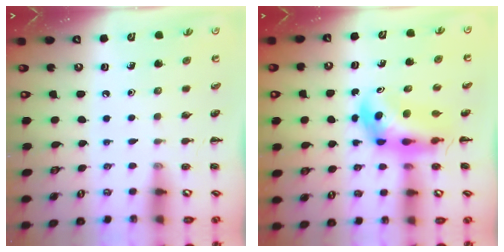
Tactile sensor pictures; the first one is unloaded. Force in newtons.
{"total": 6.4, "press": 6.2, "slide": 1.5}